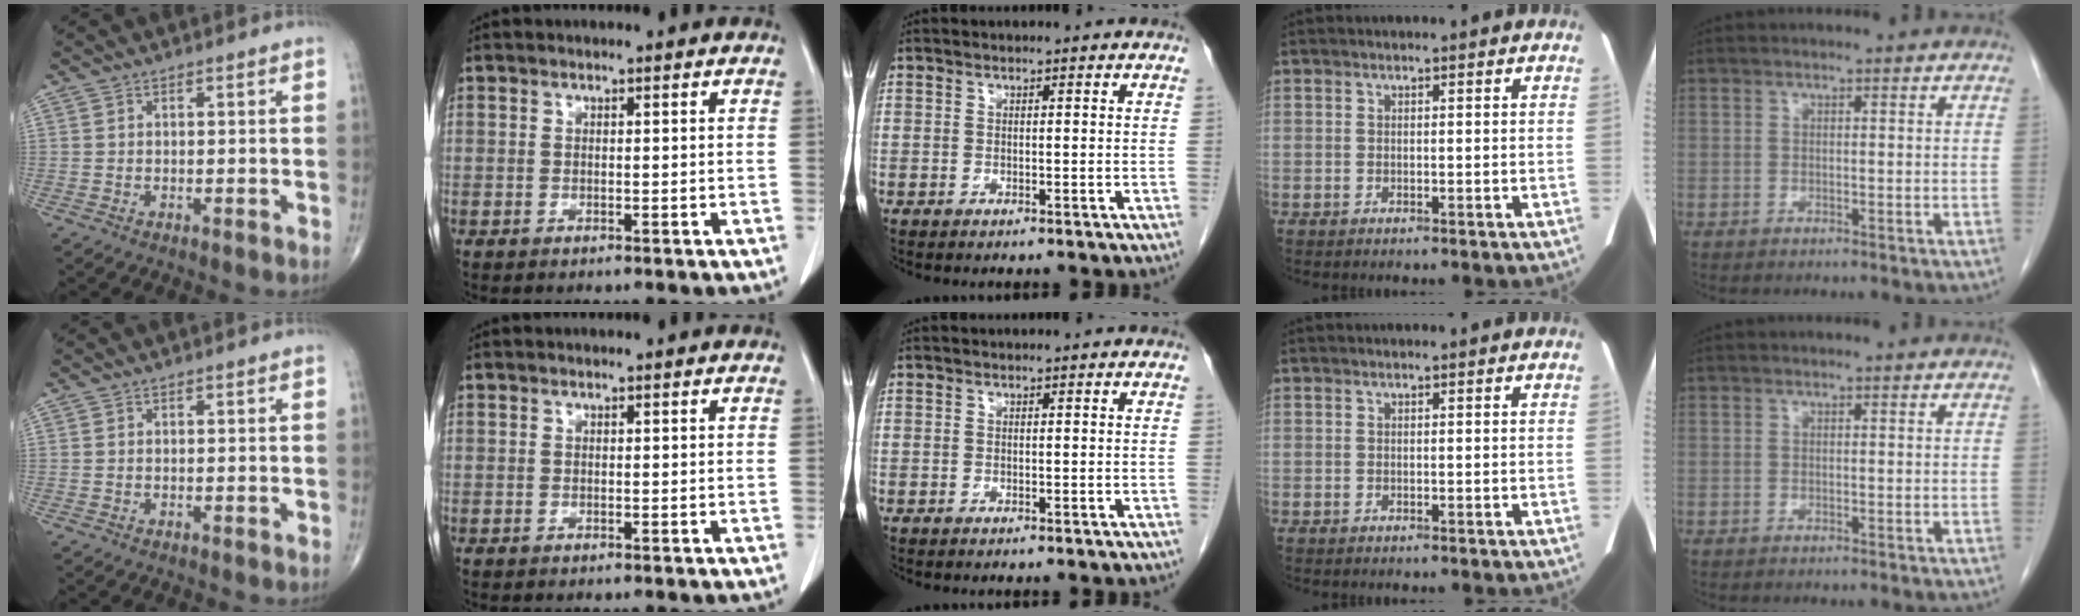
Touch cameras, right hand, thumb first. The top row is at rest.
{}